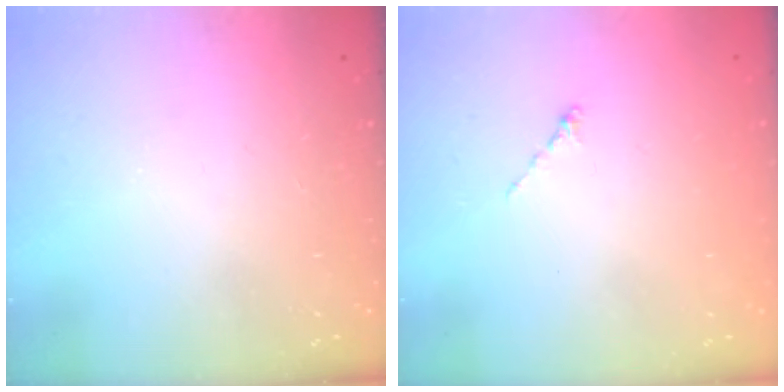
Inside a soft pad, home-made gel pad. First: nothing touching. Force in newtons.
{"total": 0.0}